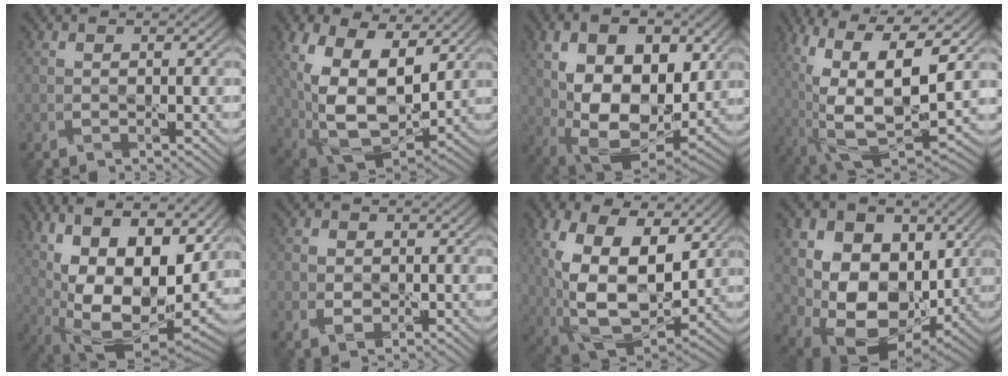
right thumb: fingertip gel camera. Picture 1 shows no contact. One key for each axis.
{"total": 16.4, "fx": 4.2, "fy": 10.6, "fz": 11.9, "tx": -0.238, "ty": -0.012, "tz": 0.091}
{"total": 16.7, "fx": 3.2, "fy": 10.1, "fz": 13.0, "tx": -0.211, "ty": 0.000, "tz": 0.055}
{"total": 16.7, "fx": 2.4, "fy": 7.4, "fz": 14.7, "tx": -0.278, "ty": -0.011, "tz": 0.055}
{"total": 18.9, "fx": 5.5, "fy": 9.6, "fz": 15.3, "tx": -0.274, "ty": 0.015, "tz": 0.093}
{"total": 3.2, "fx": -0.2, "fy": 2.8, "fz": 1.5, "tx": -0.034, "ty": -0.003, "tz": -0.010}
{"total": 16.7, "fx": 3.8, "fy": 10.5, "fz": 12.4, "tx": -0.251, "ty": -0.011, "tz": 0.080}
{"total": 15.4, "fx": 1.8, "fy": 11.8, "fz": 9.7, "tx": -0.193, "ty": -0.033, "tz": 0.042}